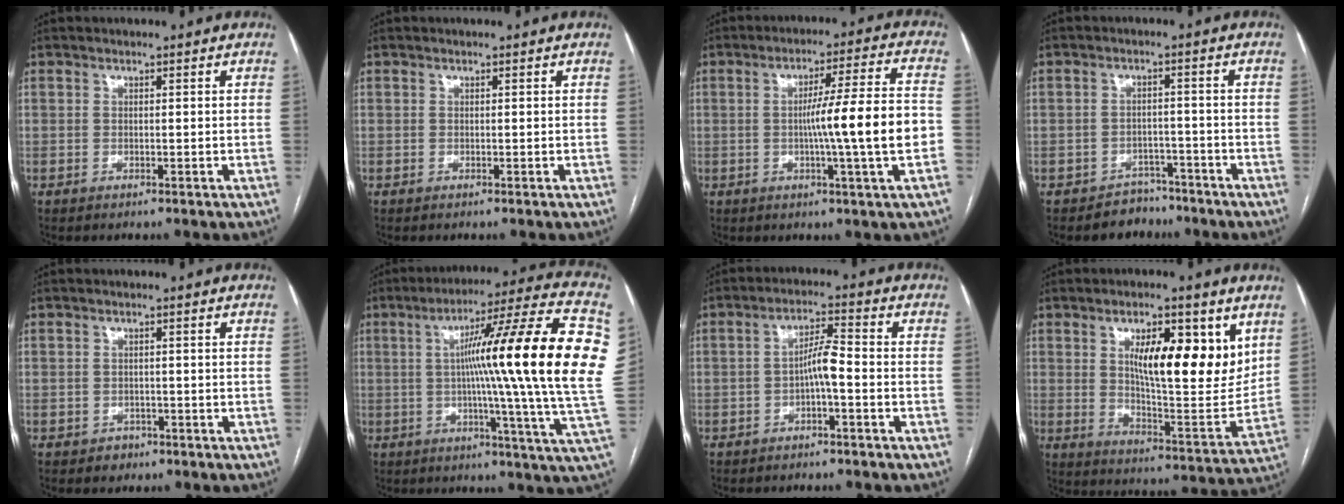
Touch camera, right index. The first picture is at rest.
{"total": 0.0}
{"total": 12.4, "force": [-1.8, -1.1, 12.2], "torque": [-0.188, 0.006, -0.031]}
{"total": 4.1, "force": [-3.2, 2.6, -0.4], "torque": [0.010, 0.014, -0.045]}
{"total": 1.9, "force": [-1.1, 1.6, 0.2], "torque": [-0.002, 0.005, -0.014]}
{"total": 25.4, "force": [3.2, -1.0, 25.2], "torque": [-0.298, 0.022, 0.034]}
{"total": 4.4, "force": [-1.3, 0.5, 4.2], "torque": [-0.074, 0.014, -0.021]}
{"total": 15.8, "force": [6.3, 4.4, 13.8], "torque": [-0.200, -0.006, 0.107]}